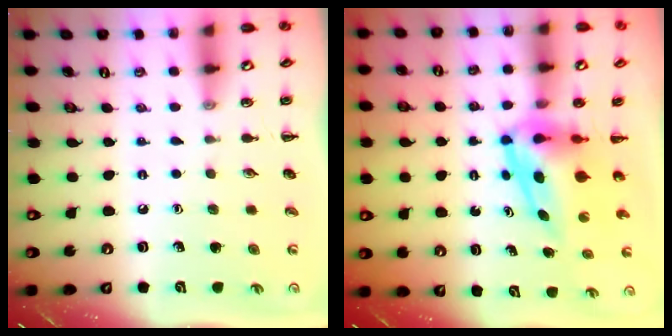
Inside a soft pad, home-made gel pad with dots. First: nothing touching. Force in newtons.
{"total": 7.7, "press": 7.4, "slide": 2.0}